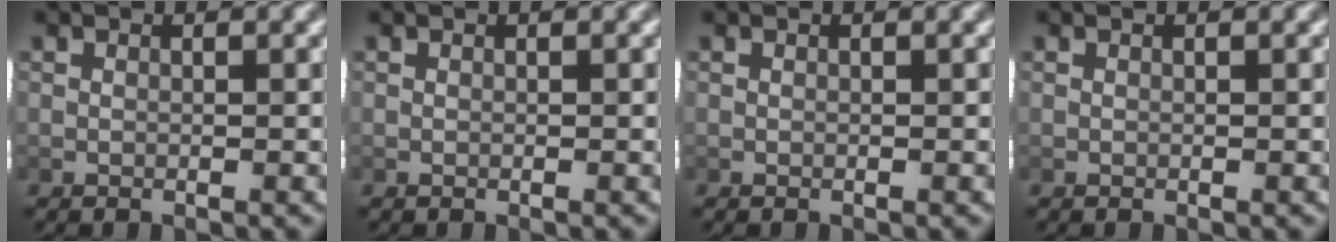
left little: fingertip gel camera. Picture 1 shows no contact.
{"total": 0.0}
{"total": 0.0}
{"total": 0.0}